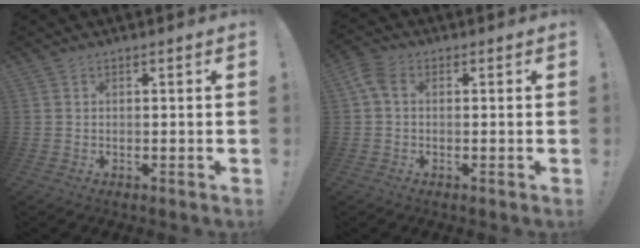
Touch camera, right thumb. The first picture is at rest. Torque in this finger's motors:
{"motor_torque": [0.67, 0.87, 0.41, -0.28, 0.30]}